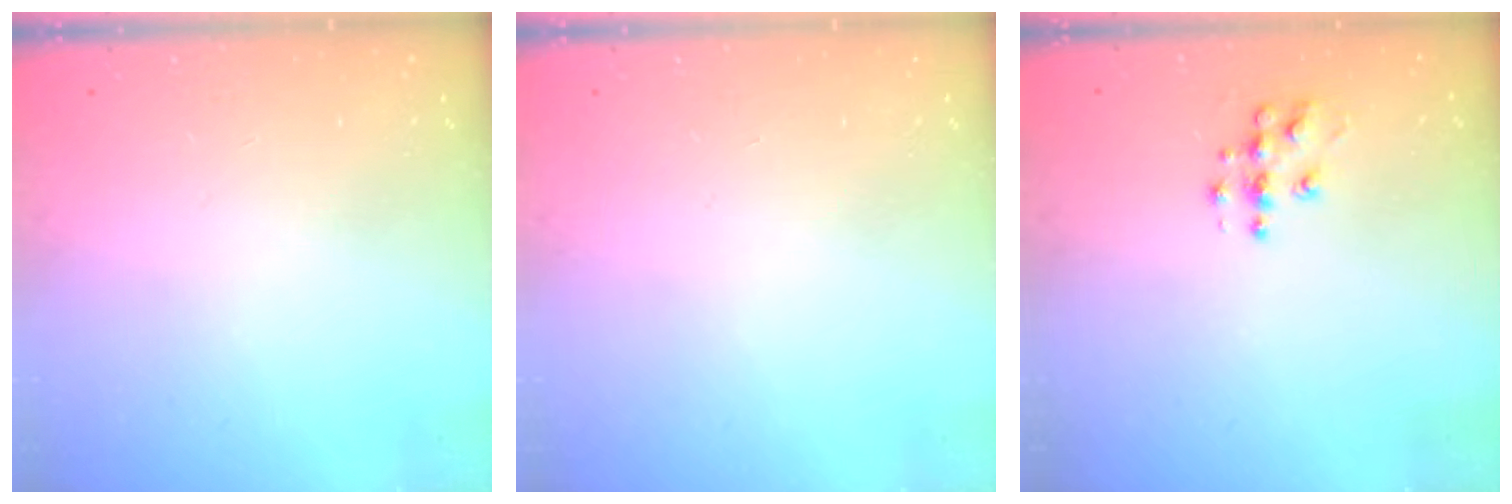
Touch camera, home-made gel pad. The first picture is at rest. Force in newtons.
{"total": 0.0}
{"total": 7.0, "press": 6.9, "slide": 0.3}